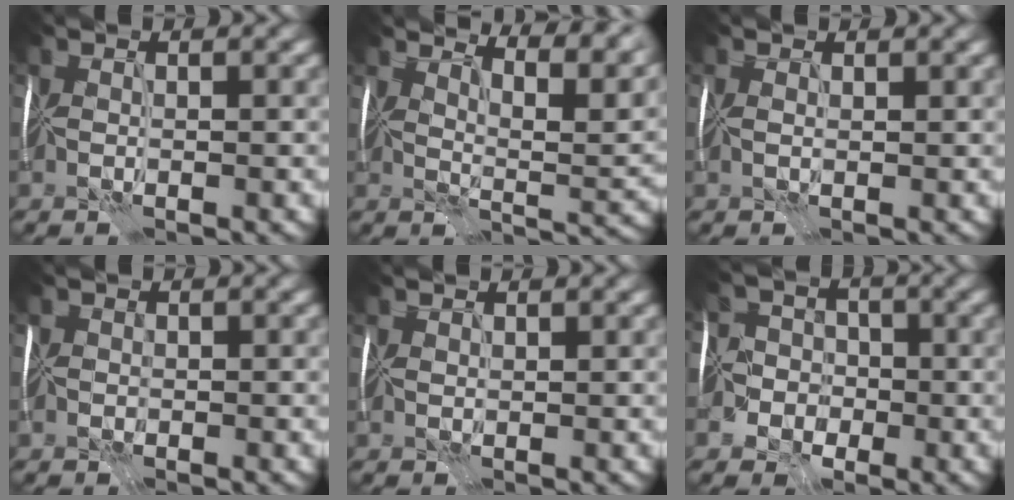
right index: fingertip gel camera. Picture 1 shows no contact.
{"total": 8.8, "force": [7.1, 1.9, 4.7], "torque": [-0.063, 0.007, 0.086]}
{"total": 1.1, "force": [0.5, 0.7, 0.6], "torque": [-0.010, 0.011, 0.000]}
{"total": 1.0, "force": [-0.1, 0.9, 0.2], "torque": [0.004, 0.006, -0.008]}
{"total": 1.1, "force": [0.9, 0.6, 0.2], "torque": [-0.008, 0.006, 0.012]}
{"total": 5.7, "force": [-2.7, 4.8, 1.5], "torque": [-0.011, 0.004, -0.076]}